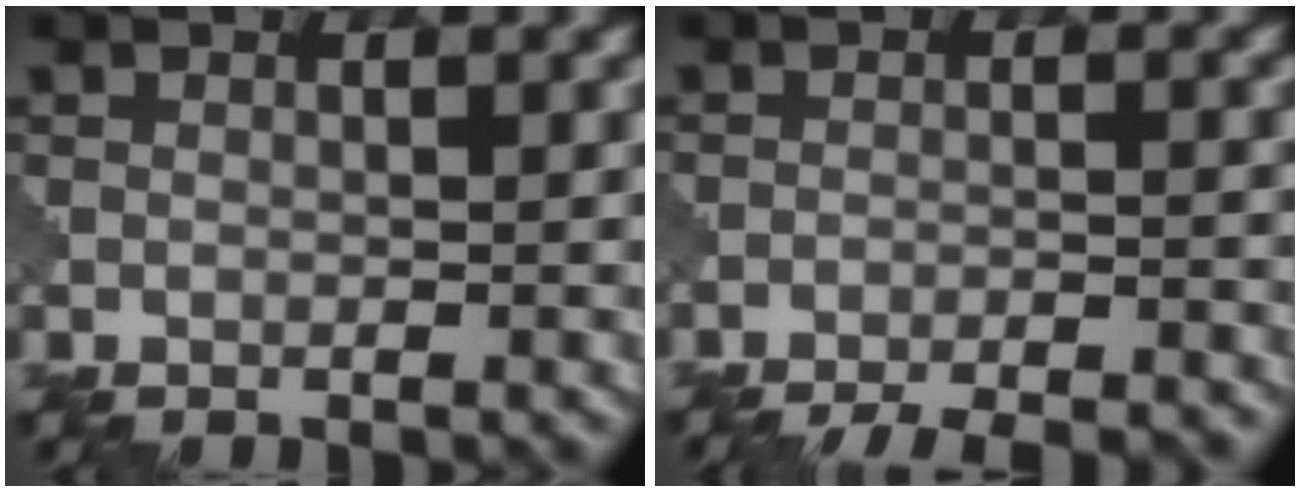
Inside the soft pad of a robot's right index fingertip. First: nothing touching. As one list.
[{"total": 8.0, "force": [-7.6, 1.4, 2.2], "torque": [-0.024, 0.003, -0.105]}]